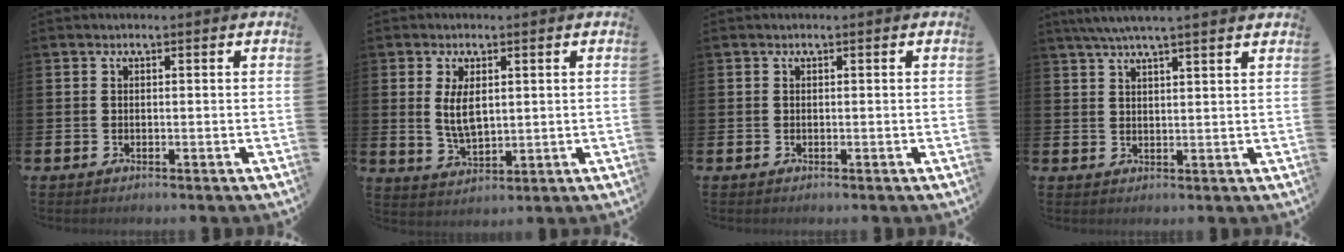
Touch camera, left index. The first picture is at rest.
{"total": 4.5, "force": [1.4, 2.1, 3.8], "torque": [-0.061, -0.002, 0.021]}
{"total": 0.0}
{"total": 4.4, "force": [4.0, -0.5, 1.8], "torque": [-0.053, -0.004, 0.075]}